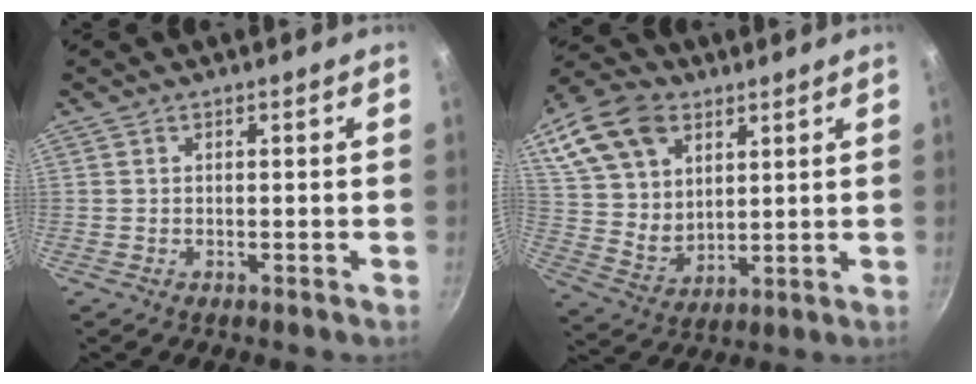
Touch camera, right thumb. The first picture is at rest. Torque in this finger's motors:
{"motor_torque": [-1.45, 1.47, 0.12, -0.02, 0.08]}